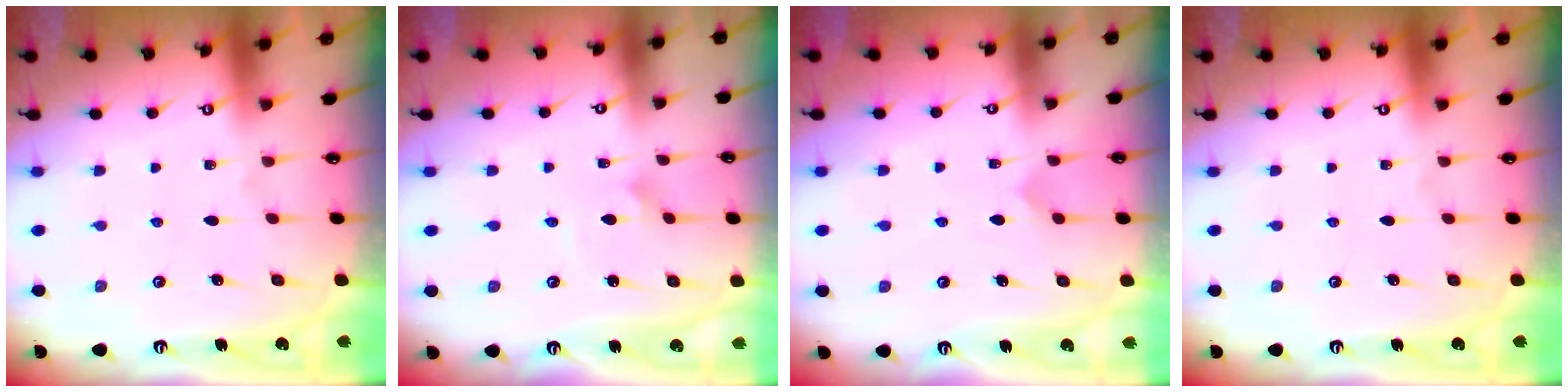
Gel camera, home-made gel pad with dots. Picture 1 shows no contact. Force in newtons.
{"total": 1.0, "press": 1.0, "slide": 0.0}
{"total": 4.0, "press": 4.0, "slide": 0.3}
{"total": 0.0}